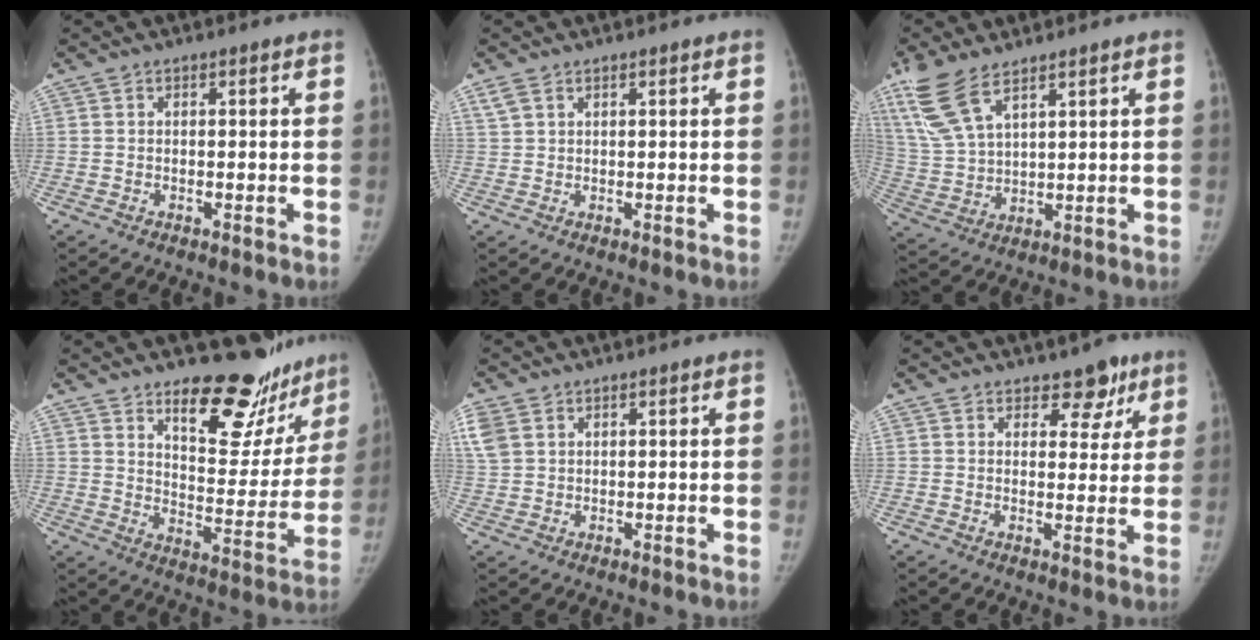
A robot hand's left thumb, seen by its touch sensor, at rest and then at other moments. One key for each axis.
{"total": 2.2, "fx": 1.4, "fy": 1.2, "fz": 1.2, "tx": -0.026, "ty": 0.004, "tz": 0.035}
{"total": 11.5, "fx": 7.6, "fy": 4.4, "fz": 7.4, "tx": -0.160, "ty": -0.018, "tz": 0.163}
{"total": 18.9, "fx": 14.9, "fy": 7.9, "fz": 8.7, "tx": -0.053, "ty": -0.125, "tz": 0.205}
{"total": 6.3, "fx": 2.9, "fy": 4.4, "fz": 3.4, "tx": -0.094, "ty": 0.009, "tz": 0.068}
{"total": 5.6, "fx": 3.8, "fy": 3.5, "fz": 2.2, "tx": 0.013, "ty": -0.019, "tz": 0.049}